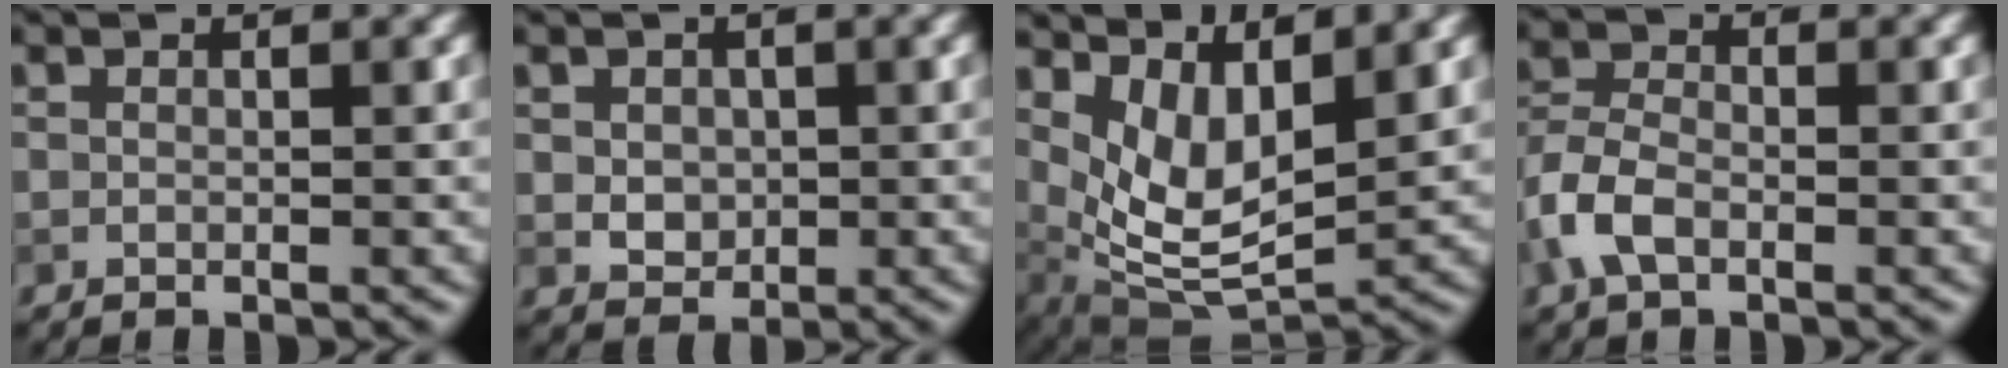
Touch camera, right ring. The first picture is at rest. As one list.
[{"total": 2.2, "force": [0.2, 1.9, 1.2], "torque": [-0.023, 0.000, 0.007]}, {"total": 6.3, "force": [2.6, 2.9, 4.9], "torque": [-0.102, -0.019, 0.055]}, {"total": 3.7, "force": [-1.7, 2.0, 2.6], "torque": [-0.061, 0.004, -0.044]}]